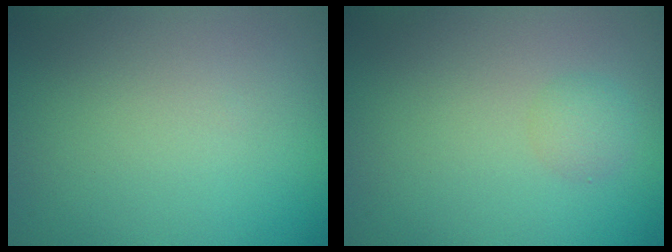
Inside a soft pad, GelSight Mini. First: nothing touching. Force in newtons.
{"total": 1.4, "press": 1.4, "slide": 0.0}